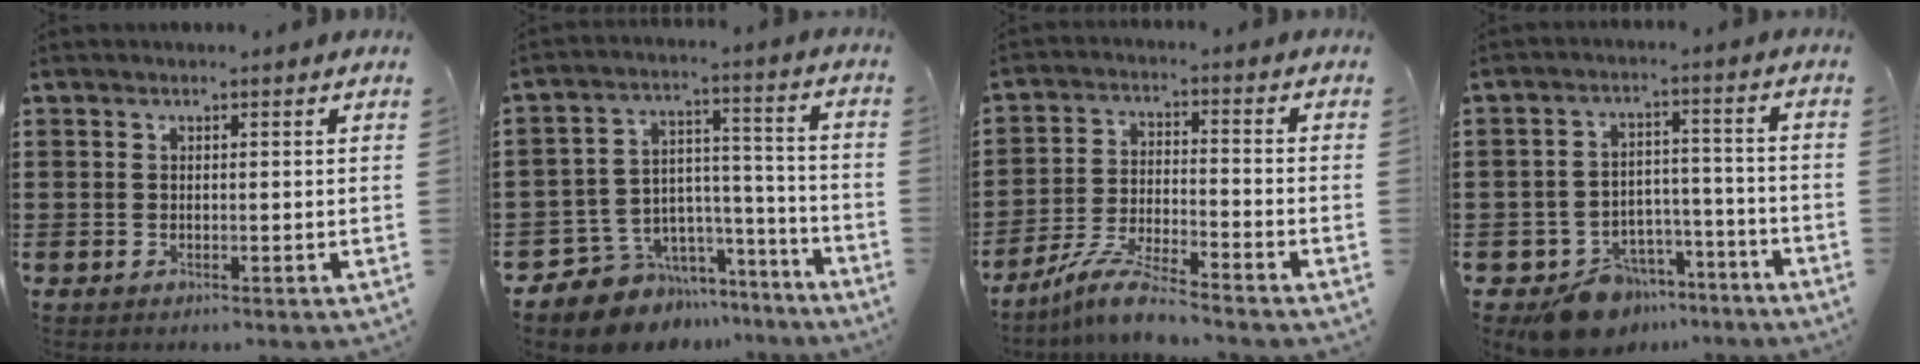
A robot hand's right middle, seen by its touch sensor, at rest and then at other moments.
{"total": 7.8, "force": [-6.4, 4.4, 0.1], "torque": [-0.015, 0.011, -0.121]}
{"total": 7.1, "force": [-6.2, 0.3, 3.4], "torque": [-0.079, -0.008, -0.123]}
{"total": 8.1, "force": [-6.9, 3.8, 1.7], "torque": [-0.031, 0.033, -0.130]}